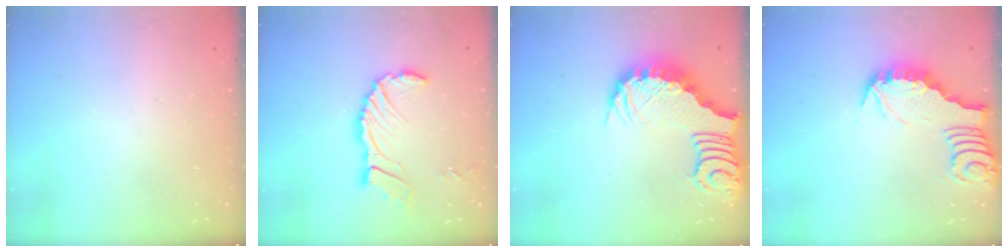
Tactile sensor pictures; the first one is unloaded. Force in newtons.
{"total": 10.9, "press": 10.9, "slide": 1.2}
{"total": 3.7, "press": 3.6, "slide": 0.7}
{"total": 3.1, "press": 3.1, "slide": 0.3}